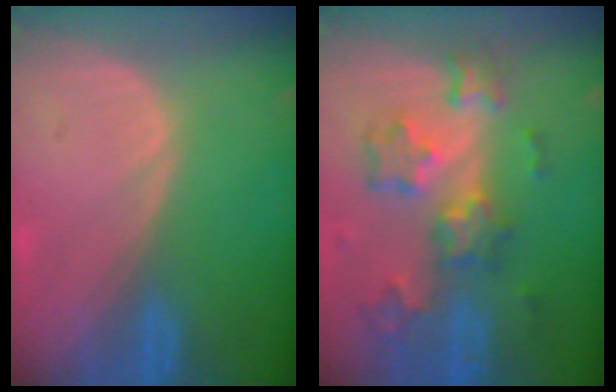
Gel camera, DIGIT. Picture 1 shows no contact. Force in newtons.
{"total": 8.8, "press": 7.8, "slide": 4.1}